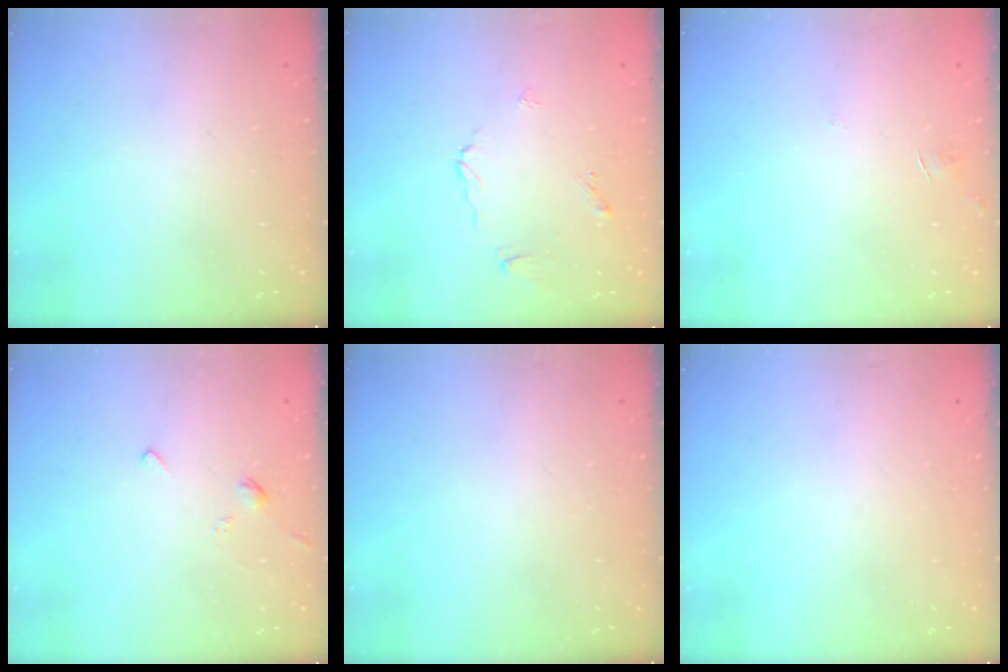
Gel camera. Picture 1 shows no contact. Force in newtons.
{"total": 4.7, "press": 4.7, "slide": 0.1}
{"total": 3.1, "press": 3.1, "slide": 0.2}
{"total": 2.4, "press": 2.4, "slide": 0.5}
{"total": 0.0}
{"total": 0.0}